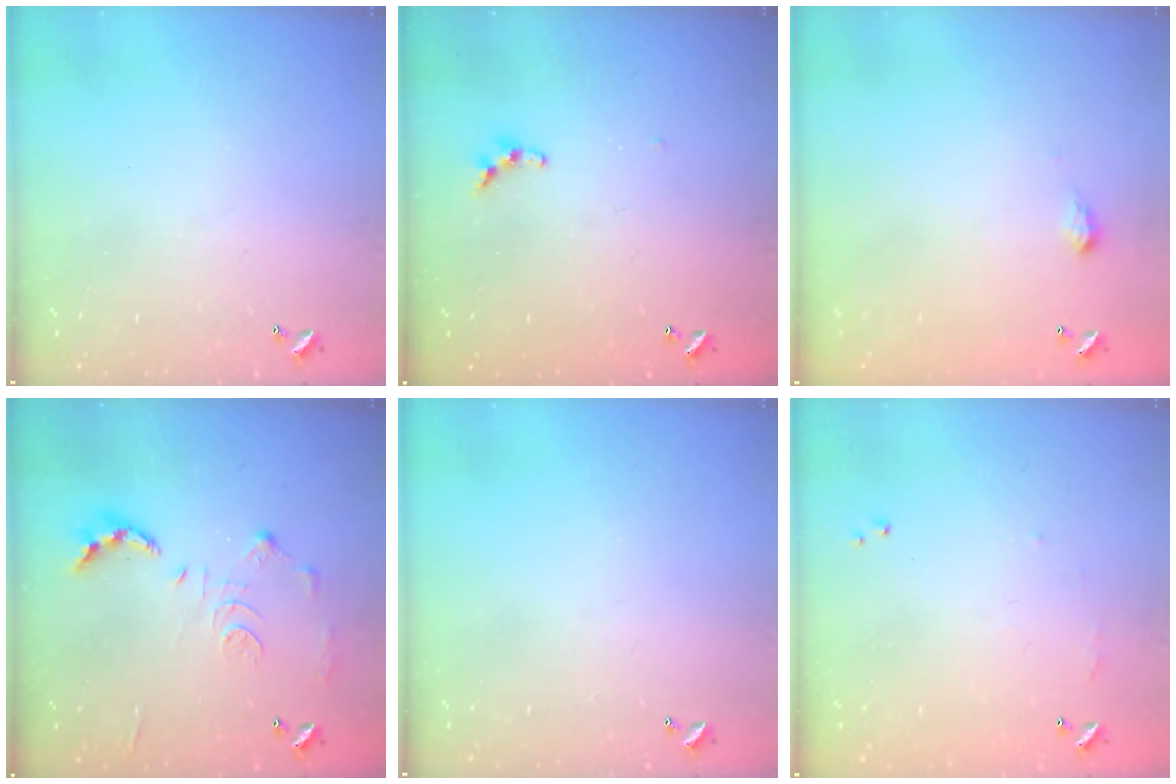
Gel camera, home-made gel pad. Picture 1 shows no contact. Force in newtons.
{"total": 5.5, "press": 5.5, "slide": 0.6}
{"total": 2.0, "press": 2.0, "slide": 0.3}
{"total": 10.7, "press": 10.6, "slide": 0.5}
{"total": 0.0}
{"total": 5.2, "press": 5.1, "slide": 0.6}